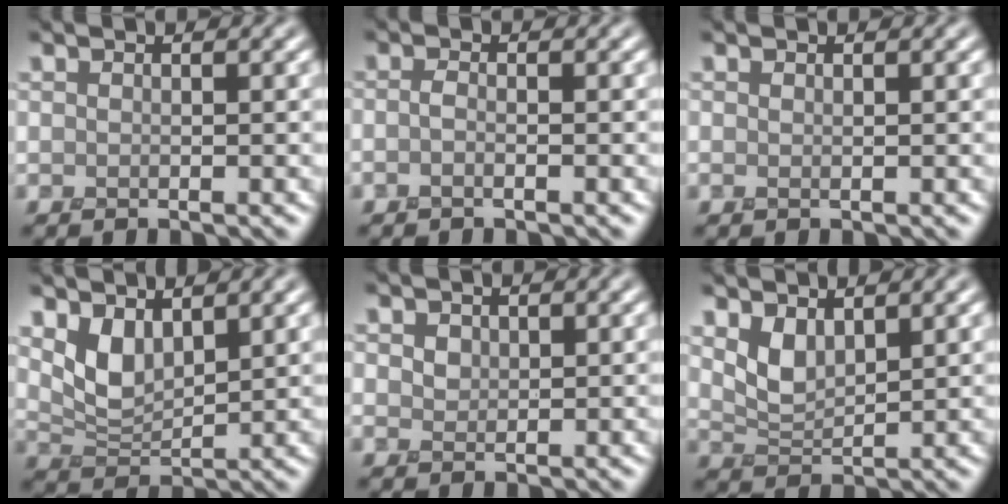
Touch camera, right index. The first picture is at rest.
{"total": 0.8, "force": [-0.7, 0.1, 0.4], "torque": [-0.010, -0.003, -0.014]}
{"total": 0.0}
{"total": 3.4, "force": [1.8, 1.7, 2.4], "torque": [-0.056, -0.009, 0.037]}
{"total": 1.7, "force": [0.8, 1.3, 0.7], "torque": [-0.020, 0.002, 0.019]}
{"total": 2.6, "force": [1.5, 1.3, 1.7], "torque": [-0.041, -0.010, 0.034]}